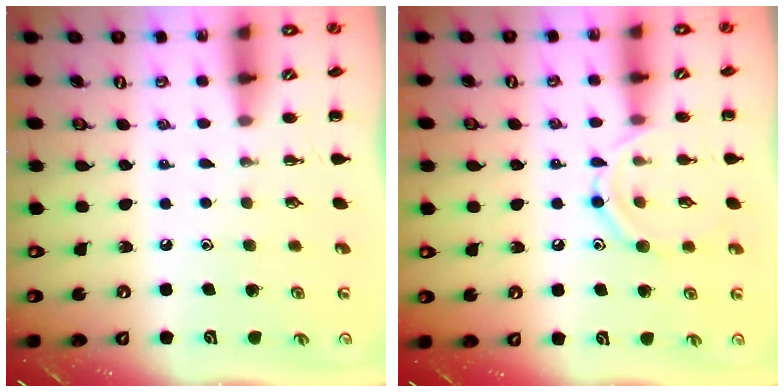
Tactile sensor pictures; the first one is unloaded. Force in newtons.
{"total": 10.6, "press": 10.6, "slide": 0.8}